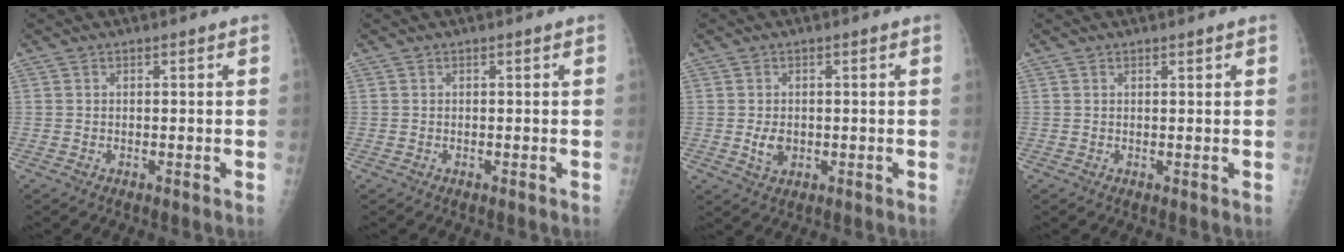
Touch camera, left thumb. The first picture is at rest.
{"total": 0.0}
{"total": 3.3, "force": [-0.3, 2.4, 2.2], "torque": [-0.031, -0.003, 0.002]}
{"total": 0.7, "force": [0.5, 0.2, 0.4], "torque": [-0.006, -0.003, 0.009]}